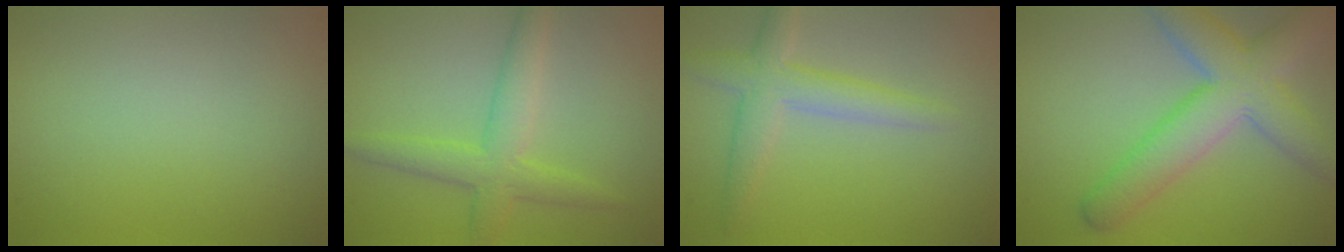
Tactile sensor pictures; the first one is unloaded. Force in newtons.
{"total": 3.8, "press": 3.8, "slide": 0.0}
{"total": 3.6, "press": 3.6, "slide": 0.3}
{"total": 7.5, "press": 7.5, "slide": 0.4}